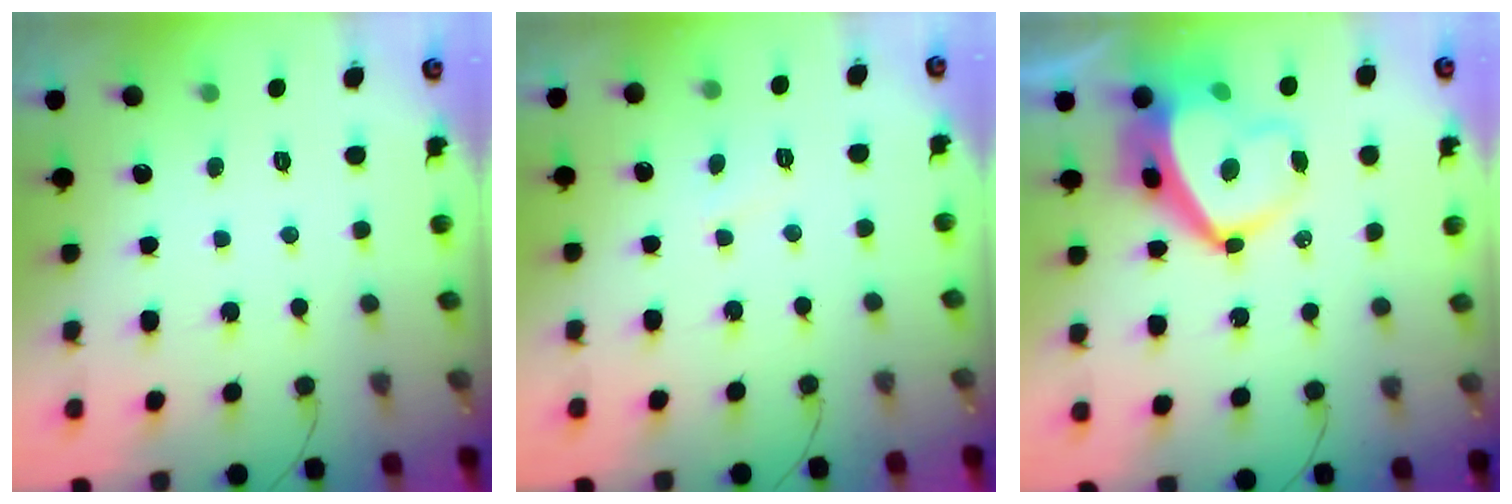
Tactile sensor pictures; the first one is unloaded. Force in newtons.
{"total": 3.1, "press": 3.1, "slide": 0.2}
{"total": 13.2, "press": 12.9, "slide": 2.5}